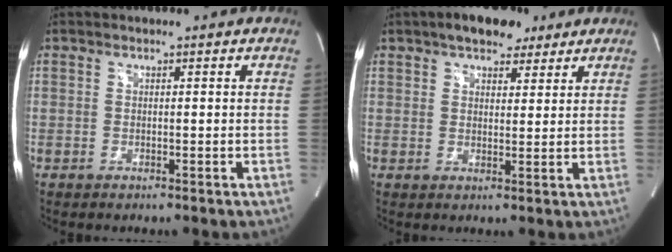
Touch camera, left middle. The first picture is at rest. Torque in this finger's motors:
{"motor_torque": [0.56, -0.35, 0.00, 0.02]}